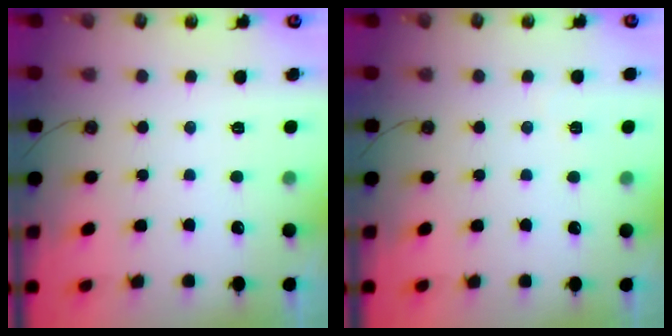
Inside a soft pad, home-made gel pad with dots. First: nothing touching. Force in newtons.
{"total": 1.5, "press": 1.5, "slide": 0.2}